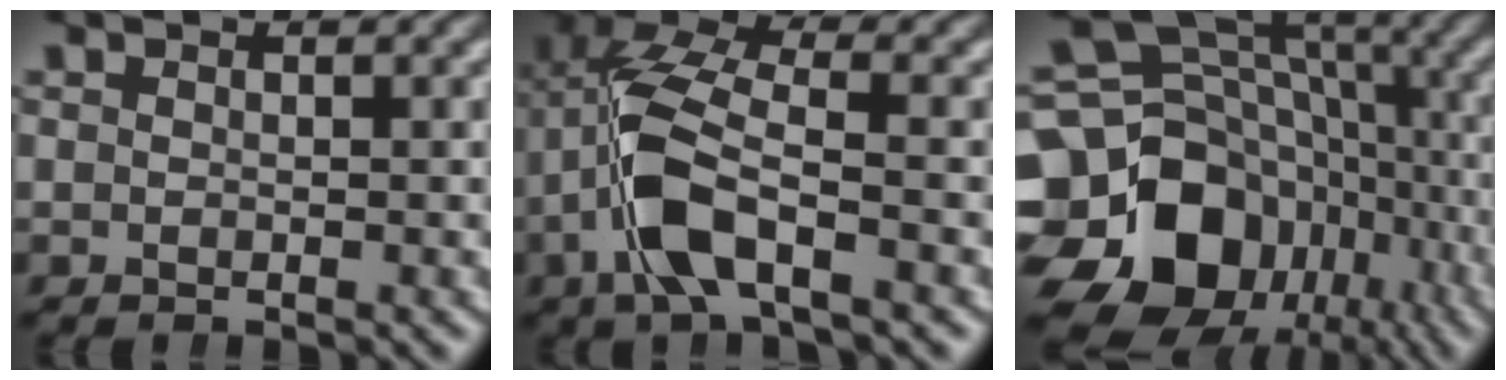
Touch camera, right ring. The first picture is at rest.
{"total": 6.7, "force": [0.4, 3.6, 5.7], "torque": [-0.139, -0.009, 0.007]}
{"total": 18.6, "force": [-5.1, 14.7, 10.2], "torque": [-0.172, -0.064, -0.063]}